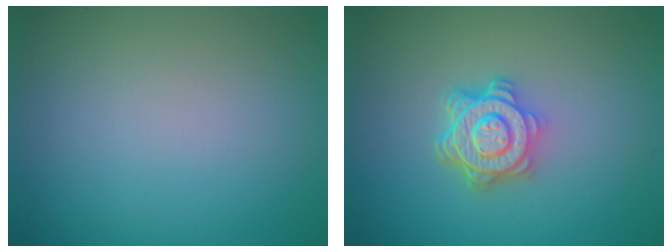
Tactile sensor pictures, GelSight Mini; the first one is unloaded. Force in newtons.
{"total": 4.8, "press": 3.7, "slide": 3.1}